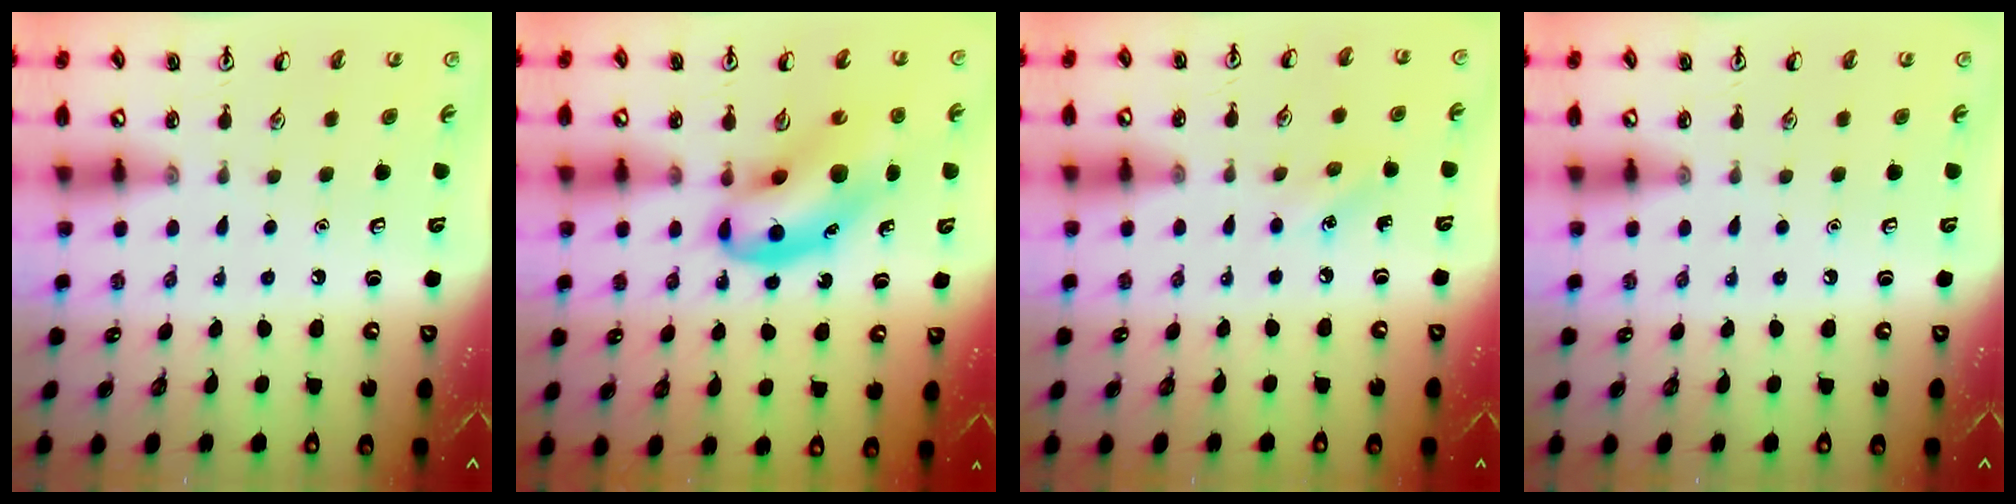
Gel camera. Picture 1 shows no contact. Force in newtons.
{"total": 12.6, "press": 12.1, "slide": 3.3}
{"total": 4.8, "press": 4.6, "slide": 1.4}
{"total": 0.0}